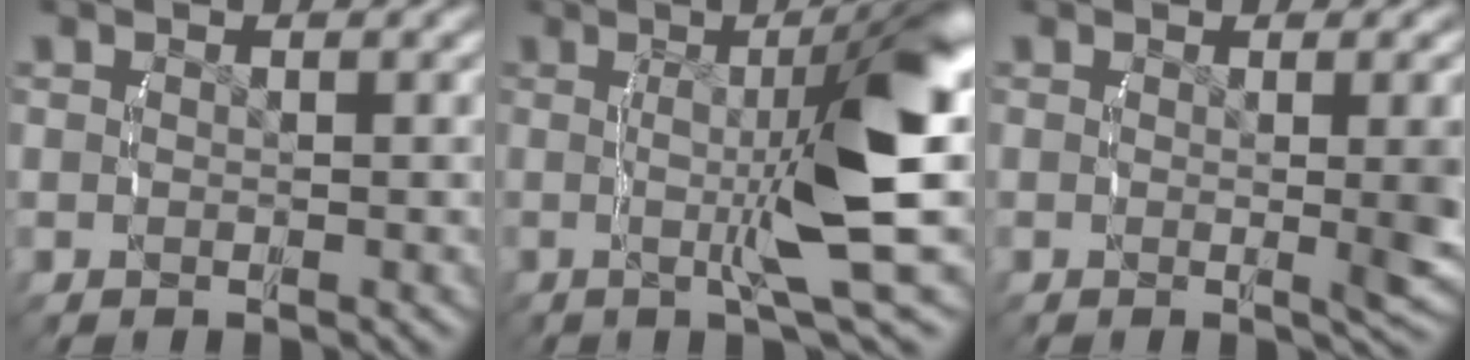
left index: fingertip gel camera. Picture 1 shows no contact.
{"total": 10.0, "force": [1.4, 1.2, 9.8], "torque": [-0.138, 0.015, 0.016]}
{"total": 3.6, "force": [0.0, 0.1, 3.6], "torque": [-0.043, -0.005, 0.000]}